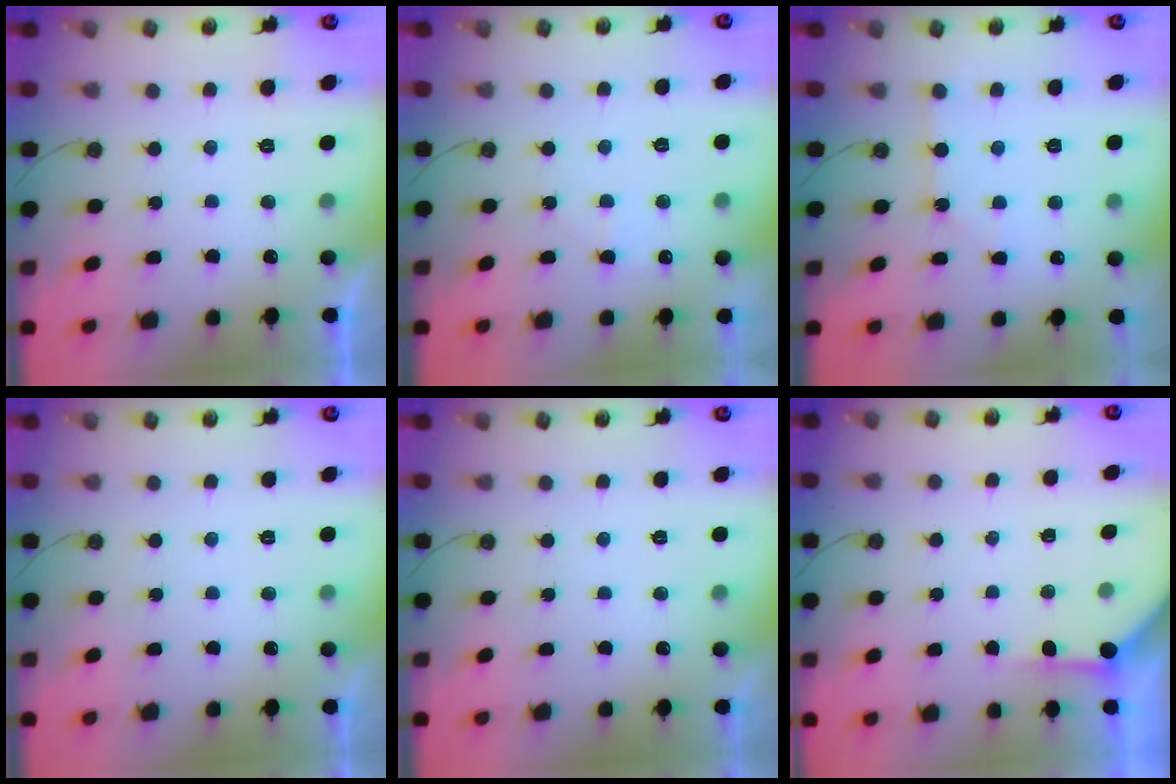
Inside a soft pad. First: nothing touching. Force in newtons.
{"total": 5.7, "press": 5.6, "slide": 0.6}
{"total": 1.1, "press": 1.1, "slide": 0.2}
{"total": 0.0}
{"total": 0.0}
{"total": 3.9, "press": 3.9, "slide": 0.4}